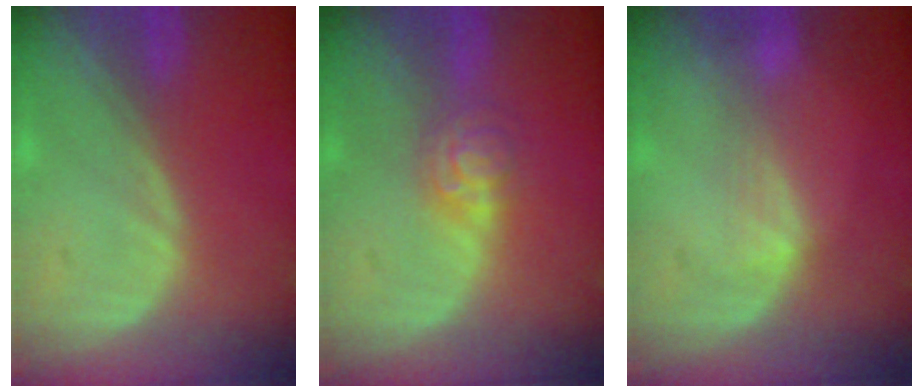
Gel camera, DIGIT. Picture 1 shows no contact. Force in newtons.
{"total": 4.5, "press": 3.9, "slide": 2.3}
{"total": 2.4, "press": 2.4, "slide": 0.4}